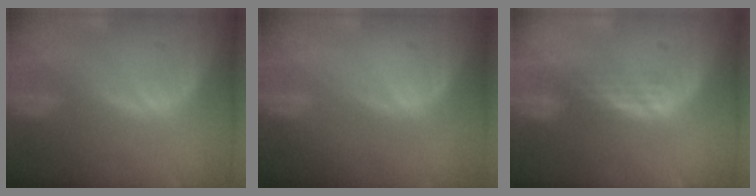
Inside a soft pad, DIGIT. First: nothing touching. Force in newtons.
{"total": 0.0}
{"total": 2.2, "press": 2.2, "slide": 0.2}